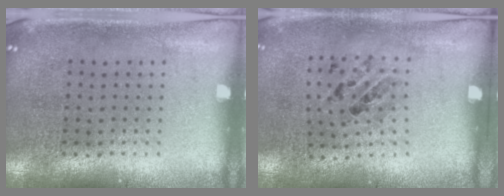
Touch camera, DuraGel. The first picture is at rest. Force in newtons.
{"total": 1.1, "press": 0.7, "slide": 0.8}